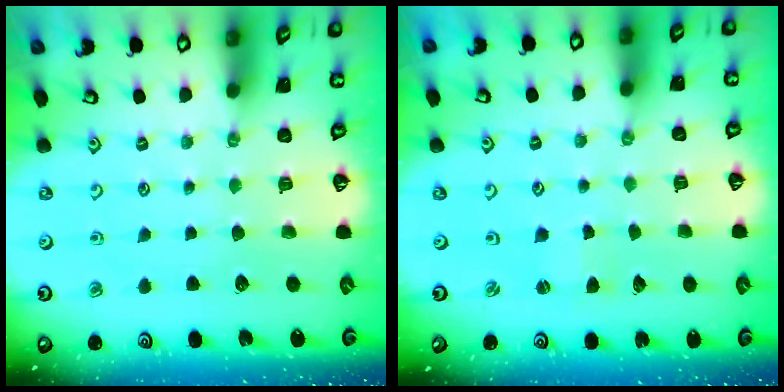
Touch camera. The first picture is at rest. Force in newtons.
{"total": 1.7, "press": 1.7, "slide": 0.2}